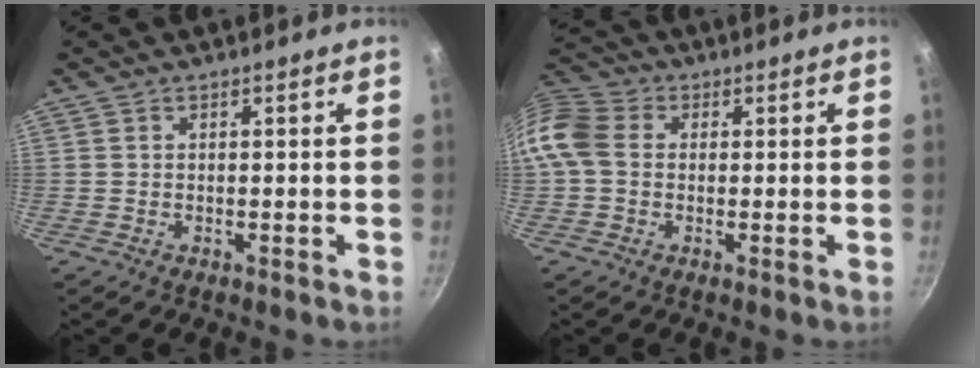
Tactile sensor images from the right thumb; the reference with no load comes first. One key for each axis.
{"total": 11.9, "fx": 0.5, "fy": 9.5, "fz": 7.1, "tx": -0.143, "ty": 0.027, "tz": -0.010}